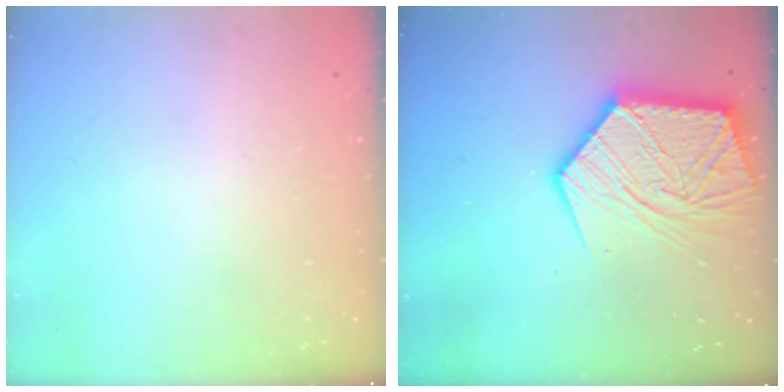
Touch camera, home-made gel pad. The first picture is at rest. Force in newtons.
{"total": 22.6, "press": 22.5, "slide": 2.1}